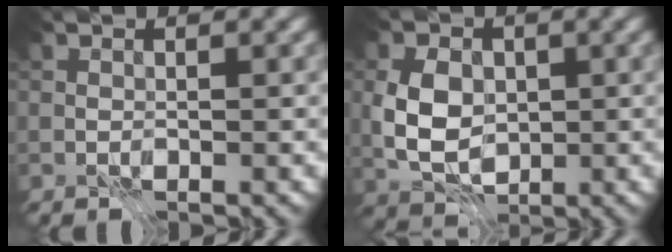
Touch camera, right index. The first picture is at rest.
{"total": 5.6, "force": [-0.4, 3.9, 4.0], "torque": [-0.085, 0.001, -0.016]}